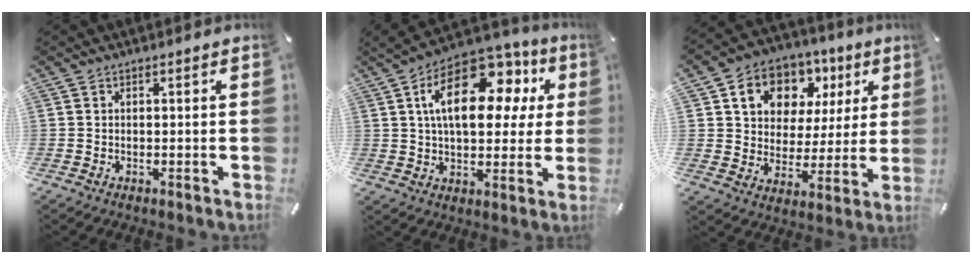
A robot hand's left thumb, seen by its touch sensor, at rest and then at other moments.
{"total": 19.6, "force": [6.5, 11.0, 14.8], "torque": [-0.253, -0.021, 0.107]}
{"total": 12.1, "force": [5.7, 9.8, 4.4], "torque": [-0.083, -0.025, 0.107]}